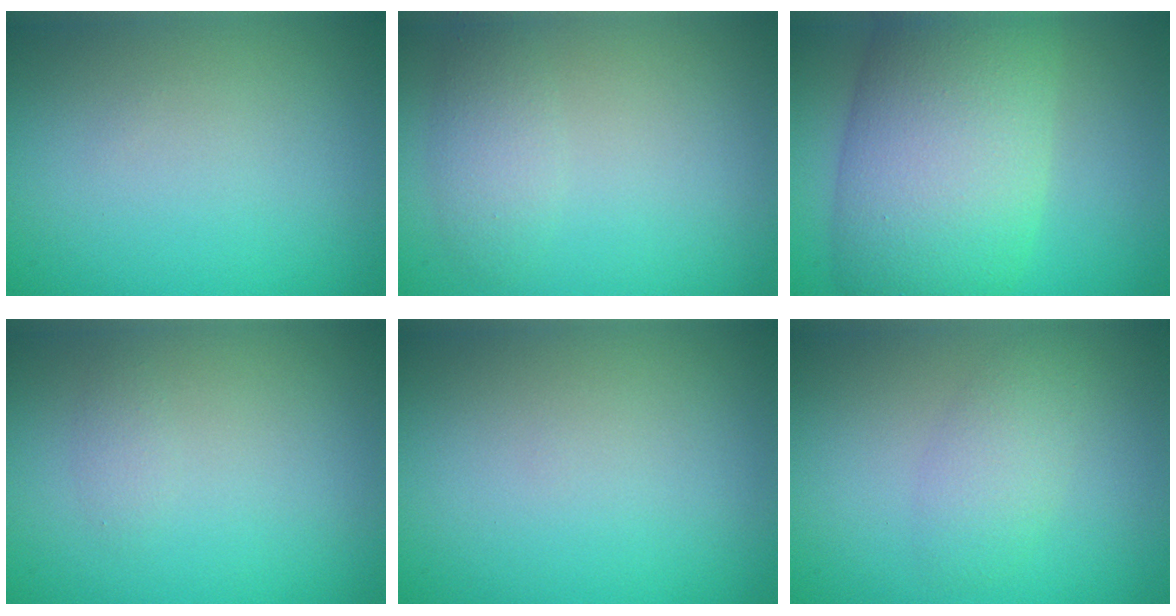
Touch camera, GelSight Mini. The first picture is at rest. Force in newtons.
{"total": 2.1, "press": 2.1, "slide": 0.1}
{"total": 11.8, "press": 11.8, "slide": 0.5}
{"total": 0.8, "press": 0.8, "slide": 0.0}
{"total": 0.0}
{"total": 2.5, "press": 2.5, "slide": 0.0}